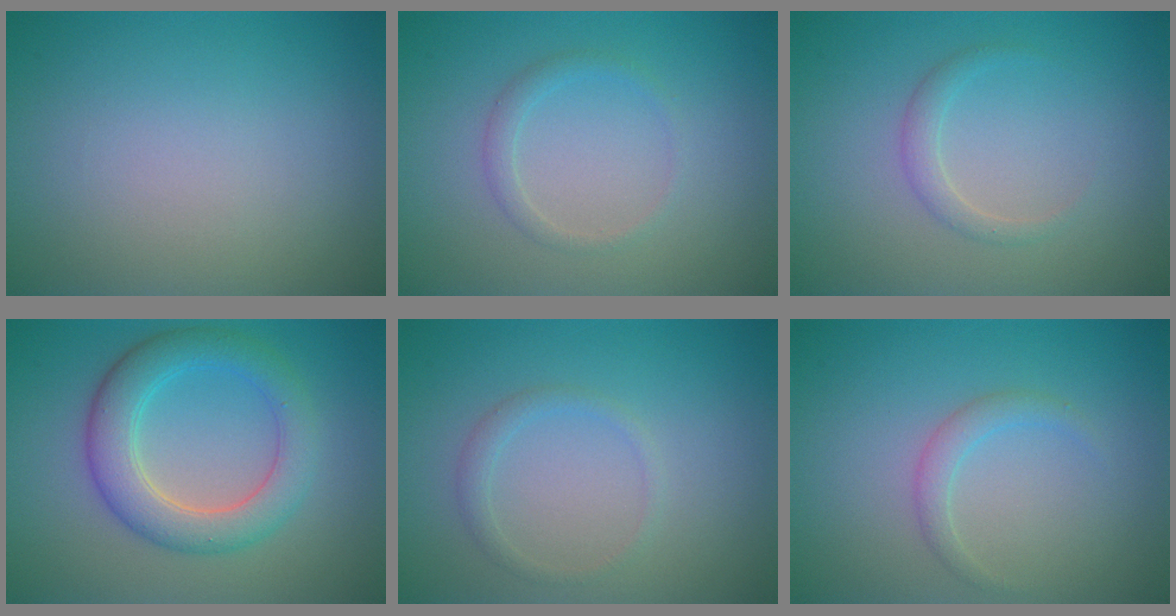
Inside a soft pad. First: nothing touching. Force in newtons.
{"total": 1.3, "press": 1.3, "slide": 0.1}
{"total": 1.4, "press": 1.4, "slide": 0.1}
{"total": 5.3, "press": 5.3, "slide": 0.1}
{"total": 1.2, "press": 1.1, "slide": 0.1}
{"total": 1.4, "press": 1.4, "slide": 0.0}